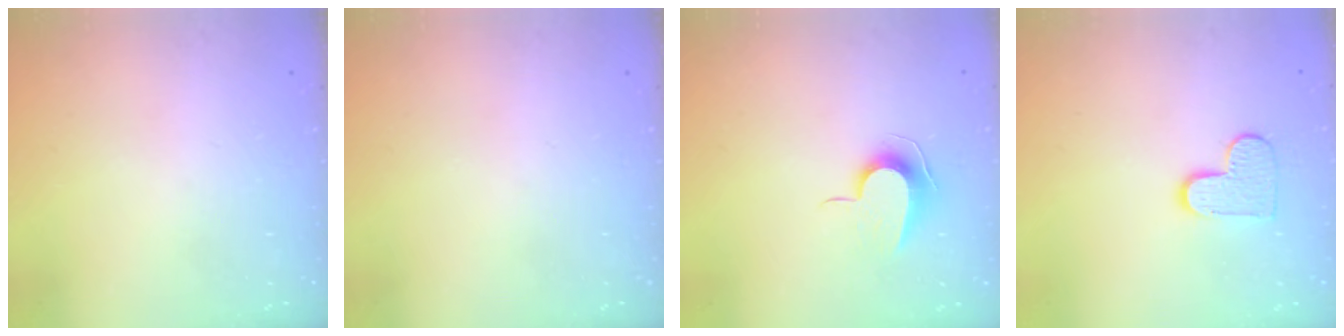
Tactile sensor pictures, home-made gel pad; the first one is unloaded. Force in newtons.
{"total": 0.0}
{"total": 8.9, "press": 8.8, "slide": 0.5}
{"total": 8.9, "press": 8.9, "slide": 0.4}